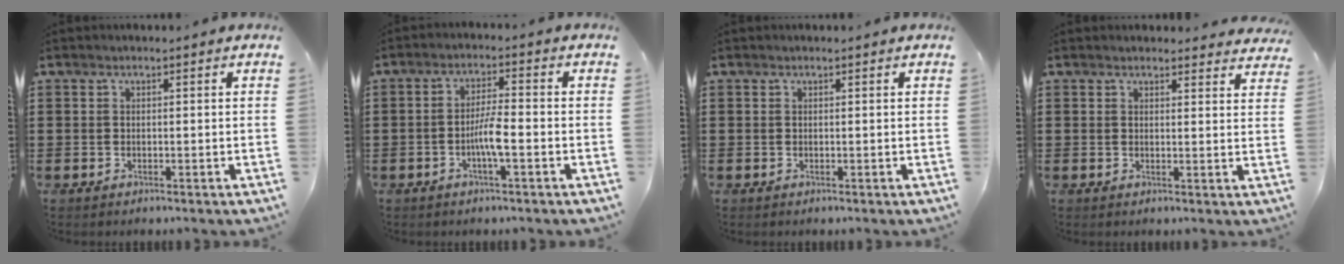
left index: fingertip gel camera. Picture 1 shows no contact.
{"total": 4.7, "force": [-1.7, 0.7, 4.3], "torque": [-0.090, 0.000, -0.037]}
{"total": 0.0}
{"total": 2.0, "force": [2.0, 0.5, 0.0], "torque": [0.001, -0.004, 0.036]}